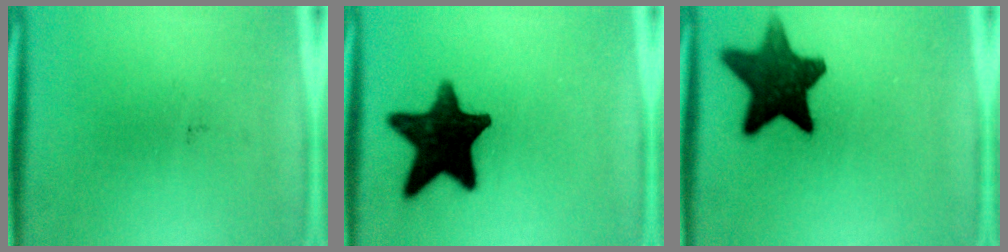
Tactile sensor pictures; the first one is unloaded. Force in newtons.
{"total": 15.5}
{"total": 13.4}